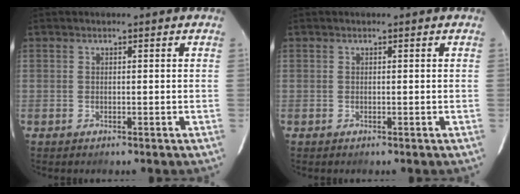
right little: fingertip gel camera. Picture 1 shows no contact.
{"total": 0.0}